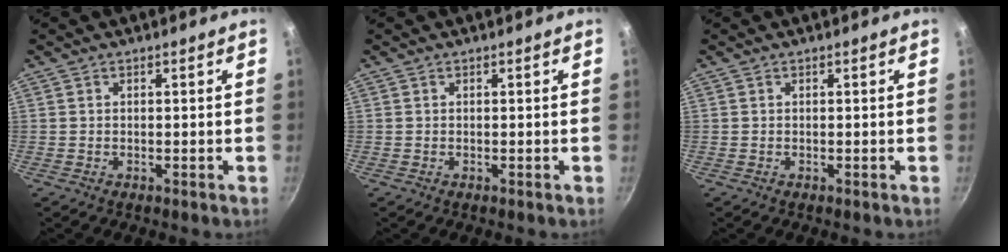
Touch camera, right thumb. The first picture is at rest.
{"total": 0.0}
{"total": 0.0}